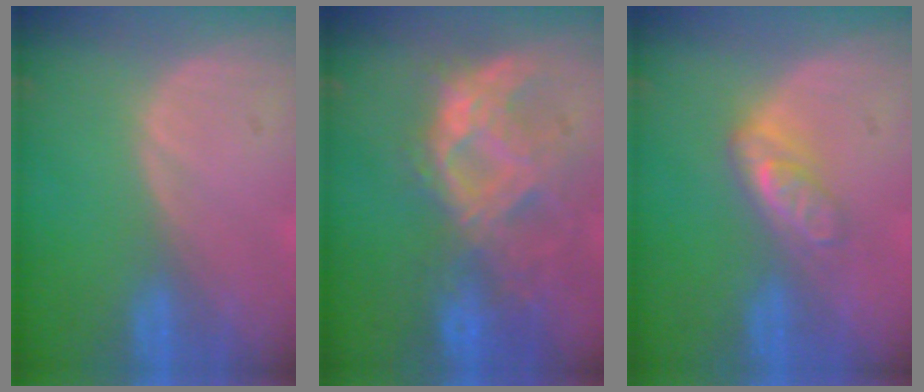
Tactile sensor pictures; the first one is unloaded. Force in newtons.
{"total": 9.7, "press": 8.9, "slide": 3.9}
{"total": 4.7, "press": 4.1, "slide": 2.2}